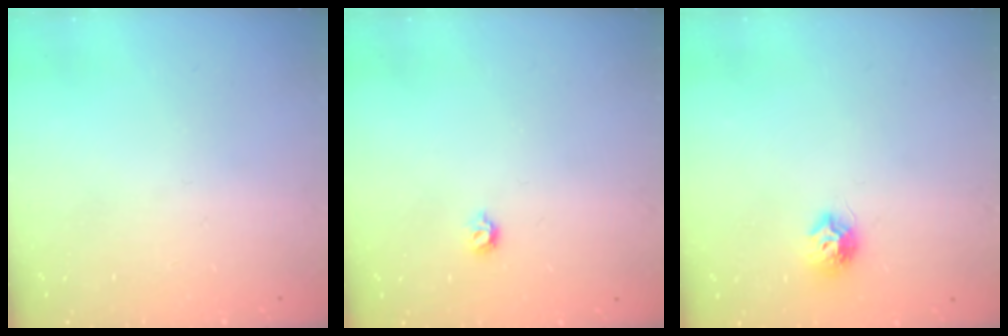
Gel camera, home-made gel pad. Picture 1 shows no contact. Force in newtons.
{"total": 4.1, "press": 4.0, "slide": 0.8}
{"total": 7.5, "press": 7.5, "slide": 0.7}